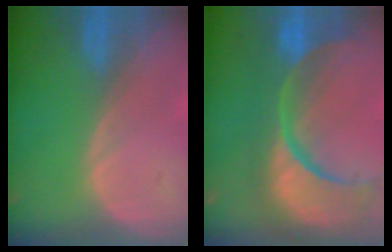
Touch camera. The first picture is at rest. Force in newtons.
{"total": 15.2, "press": 12.1, "slide": 9.2}